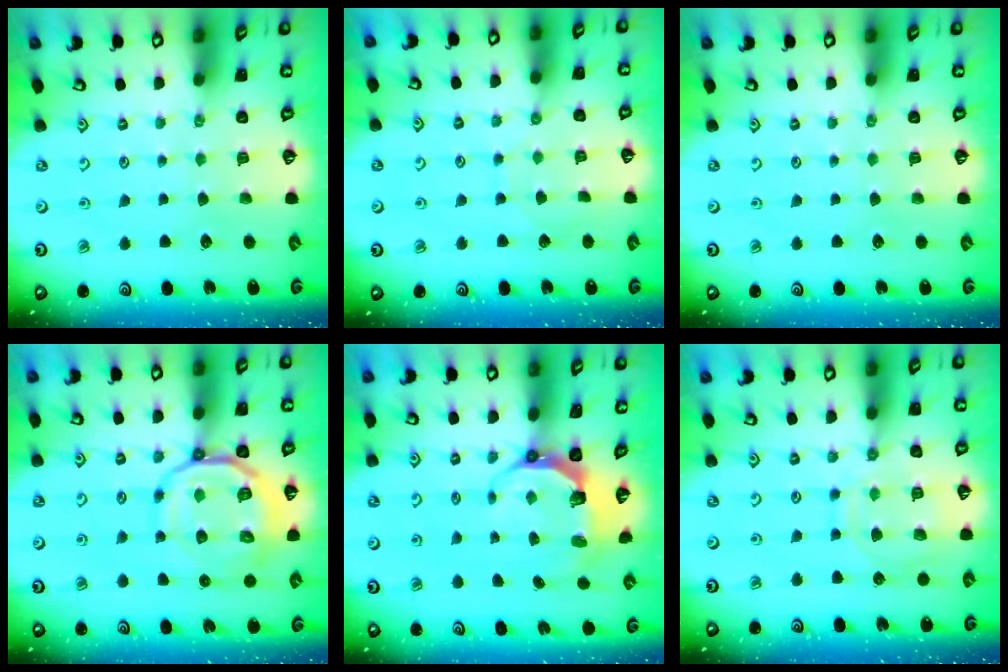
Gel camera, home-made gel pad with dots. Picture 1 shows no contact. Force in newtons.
{"total": 4.2, "press": 4.2, "slide": 0.5}
{"total": 0.0}
{"total": 13.9, "press": 13.8, "slide": 1.8}
{"total": 7.2, "press": 6.0, "slide": 4.1}
{"total": 12.2, "press": 12.1, "slide": 1.1}